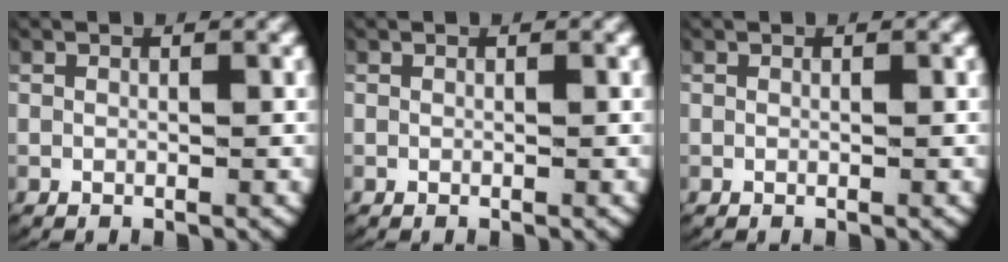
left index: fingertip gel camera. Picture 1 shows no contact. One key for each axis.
{"total": 0.0}
{"total": 0.0}